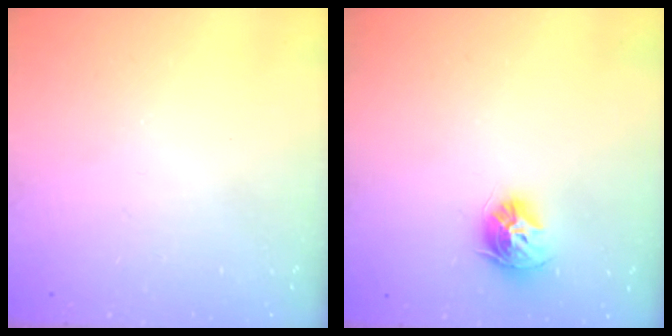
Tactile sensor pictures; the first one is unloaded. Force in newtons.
{"total": 9.6, "press": 9.6, "slide": 0.9}